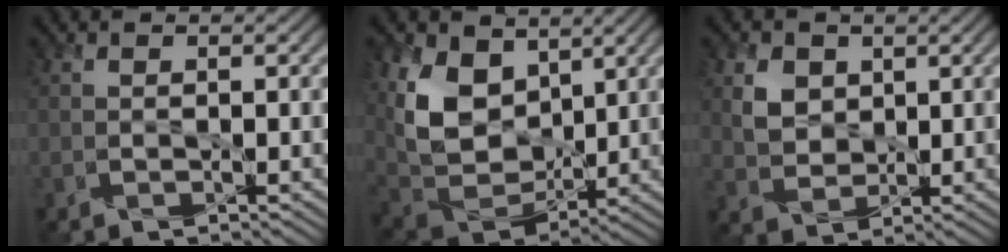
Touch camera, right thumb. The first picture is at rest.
{"total": 10.9, "force": [4.3, 7.5, 6.7], "torque": [-0.174, -0.005, 0.082]}
{"total": 4.0, "force": [1.9, 3.2, 1.5], "torque": [-0.044, -0.005, 0.033]}